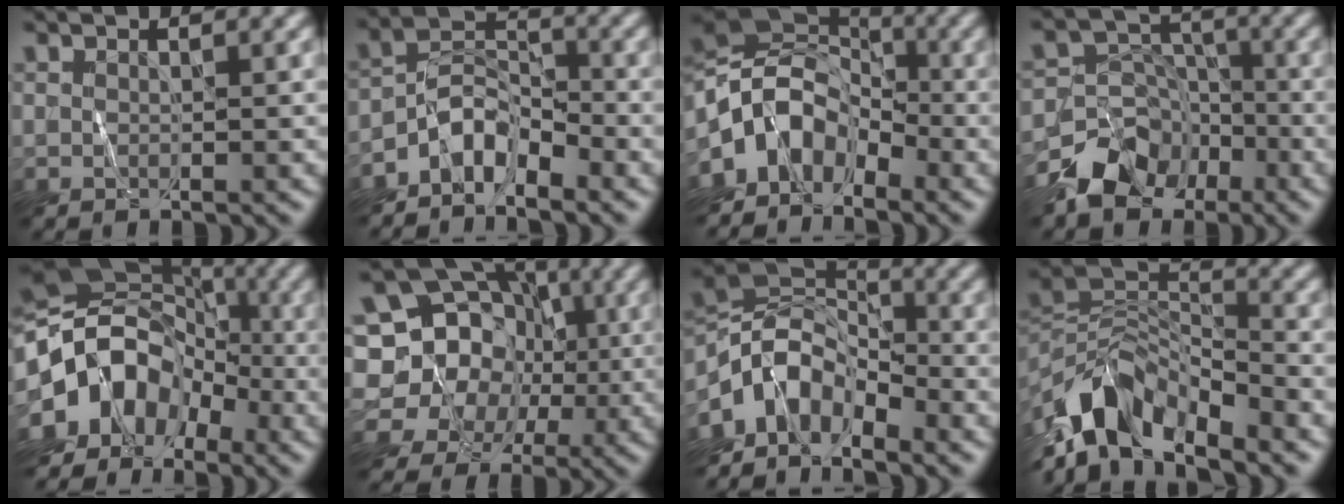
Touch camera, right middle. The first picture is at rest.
{"total": 3.9, "force": [-3.3, 1.4, 1.5], "torque": [-0.023, 0.014, -0.068]}
{"total": 6.5, "force": [-3.8, 4.1, 3.2], "torque": [-0.047, 0.013, -0.089]}
{"total": 6.2, "force": [-4.7, 3.9, 1.1], "torque": [-0.007, 0.004, -0.088]}
{"total": 9.9, "force": [-4.1, 7.5, 5.0], "torque": [-0.086, 0.003, -0.091]}
{"total": 12.0, "force": [0.9, 11.0, 4.8], "torque": [-0.091, 0.048, -0.018]}
{"total": 6.6, "force": [-4.5, 3.4, 3.4], "torque": [-0.052, 0.011, -0.095]}
{"total": 9.7, "force": [-6.6, 4.2, 5.7], "torque": [-0.099, 0.007, -0.133]}